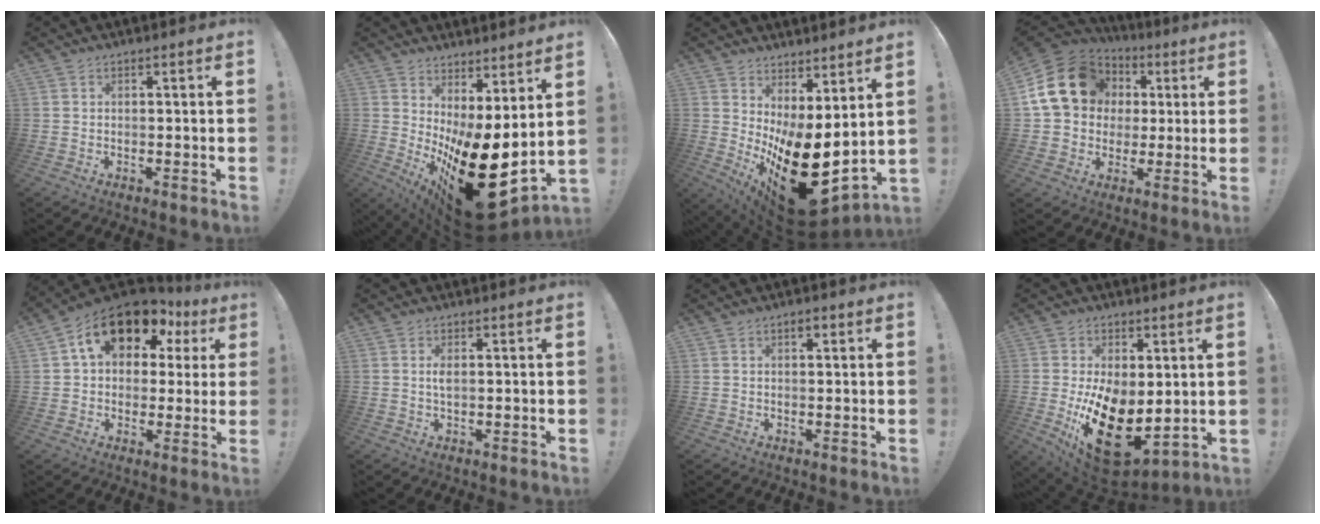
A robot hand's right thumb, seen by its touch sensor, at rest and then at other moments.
{"total": 19.7, "force": [-5.9, 7.1, 17.4], "torque": [-0.246, 0.001, -0.073]}
{"total": 19.8, "force": [-5.7, 8.5, 17.0], "torque": [-0.244, 0.012, -0.069]}
{"total": 19.9, "force": [5.2, 16.2, 10.3], "torque": [-0.162, -0.008, 0.114]}
{"total": 16.4, "force": [8.8, 9.8, 9.8], "torque": [-0.154, -0.045, 0.156]}
{"total": 1.9, "force": [0.2, 0.5, 1.8], "torque": [-0.031, 0.000, 0.001]}
{"total": 1.7, "force": [0.9, 0.9, 1.1], "torque": [-0.016, -0.001, 0.013]}
{"total": 18.5, "force": [-3.2, 11.4, 14.2], "torque": [-0.228, -0.002, -0.032]}